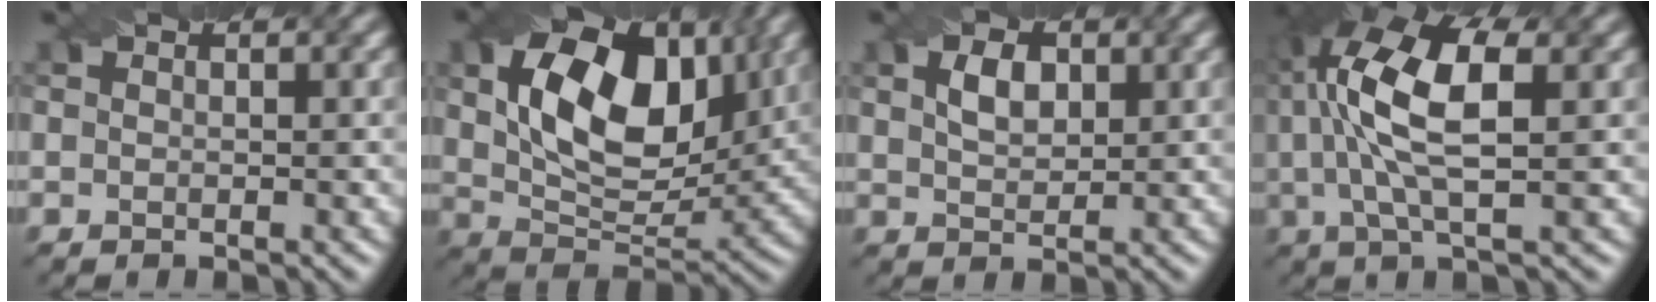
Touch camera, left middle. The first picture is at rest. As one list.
[{"total": 11.3, "force": [3.2, 6.8, 8.4], "torque": [-0.149, 0.000, 0.057]}, {"total": 2.7, "force": [1.0, 1.7, 1.9], "torque": [-0.042, 0.003, 0.021]}, {"total": 9.9, "force": [2.2, 3.7, 8.9], "torque": [-0.184, 0.018, 0.036]}]